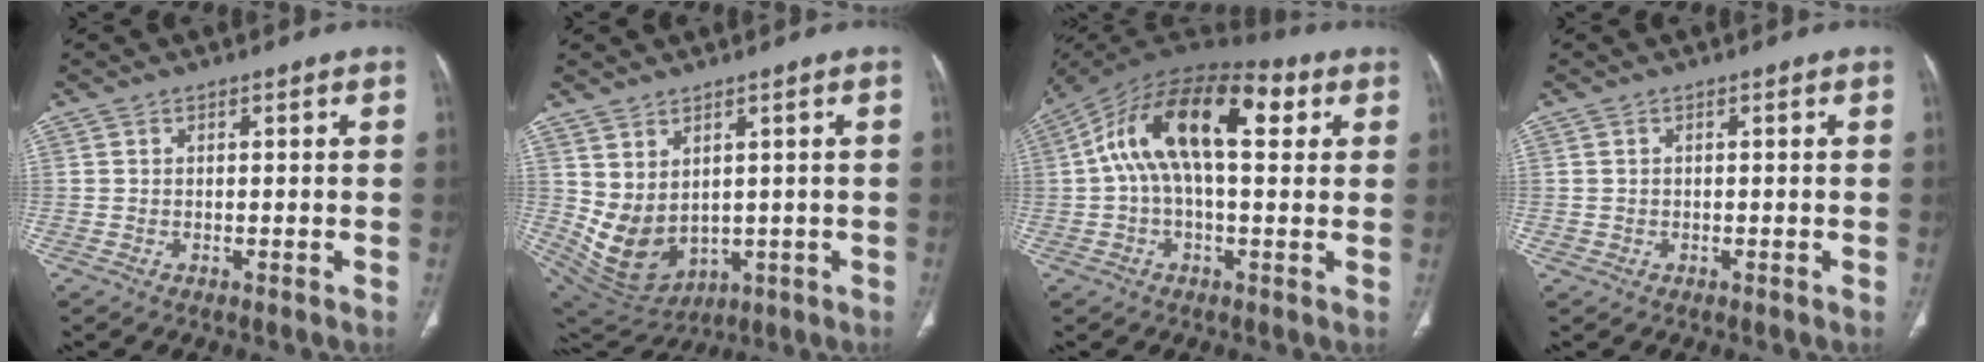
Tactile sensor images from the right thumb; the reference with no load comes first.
{"total": 10.0, "force": [1.1, 6.9, 7.1], "torque": [-0.117, -0.015, 0.058]}
{"total": 18.9, "force": [4.6, 9.0, 16.0], "torque": [-0.271, 0.046, 0.065]}
{"total": 0.6, "force": [-0.1, 0.6, 0.1], "torque": [0.000, 0.003, 0.000]}